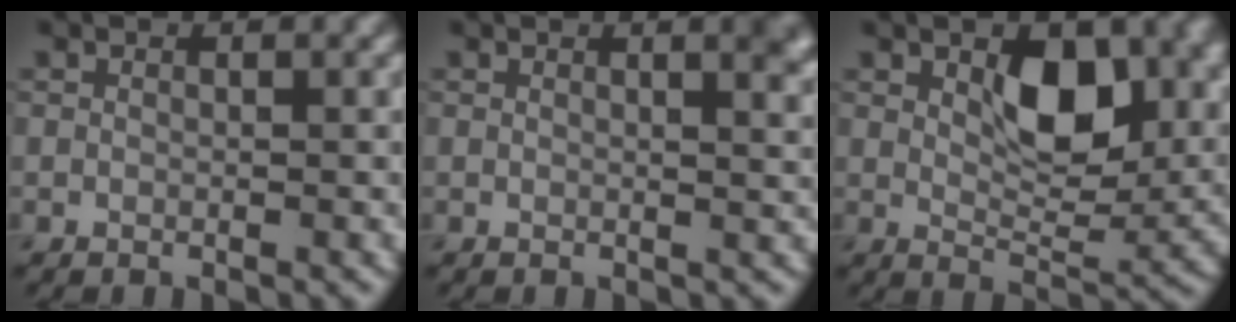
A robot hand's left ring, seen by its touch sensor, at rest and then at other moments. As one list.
[{"total": 3.0, "force": [1.5, 1.2, 2.3], "torque": [-0.008, 0.005, 0.016]}, {"total": 8.6, "force": [2.8, 4.8, 6.7], "torque": [-0.098, -0.011, 0.046]}]